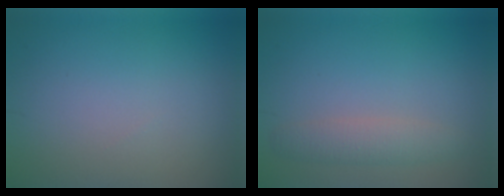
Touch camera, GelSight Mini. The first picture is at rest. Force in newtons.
{"total": 2.5, "press": 2.5, "slide": 0.1}